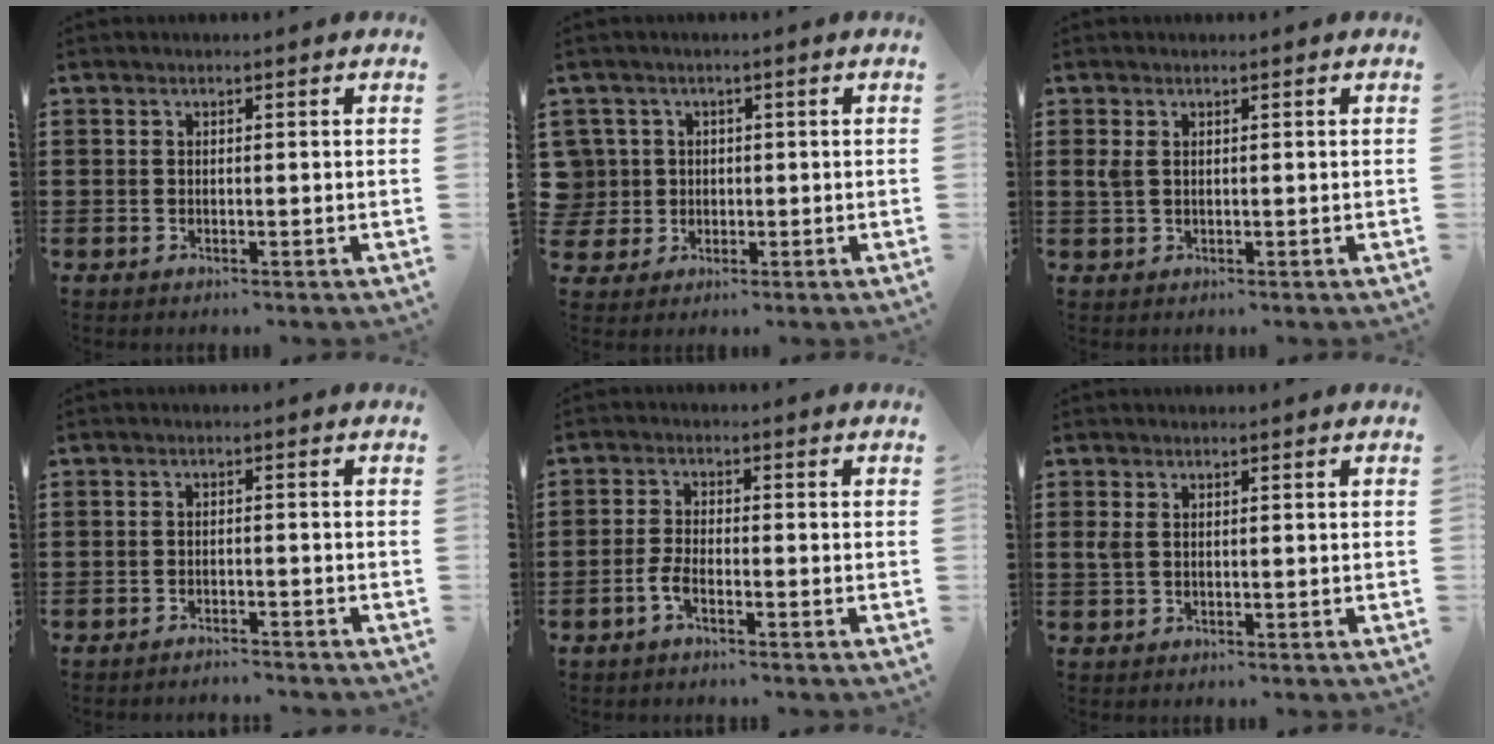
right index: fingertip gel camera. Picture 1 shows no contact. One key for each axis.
{"total": 3.9, "fx": 0.2, "fy": 3.9, "fz": 0.4, "tx": -0.034, "ty": 0.010, "tz": 0.001}
{"total": 1.7, "fx": 0.6, "fy": 1.0, "fz": 1.3, "tx": -0.037, "ty": 0.002, "tz": 0.008}
{"total": 1.9, "fx": -1.8, "fy": 0.1, "fz": -0.2, "tx": -0.003, "ty": 0.003, "tz": -0.040}
{"total": 2.7, "fx": -1.4, "fy": 0.8, "fz": 2.2, "tx": -0.052, "ty": -0.003, "tz": -0.030}
{"total": 1.5, "fx": 0.4, "fy": 0.8, "fz": 1.1, "tx": -0.034, "ty": 0.003, "tz": 0.004}